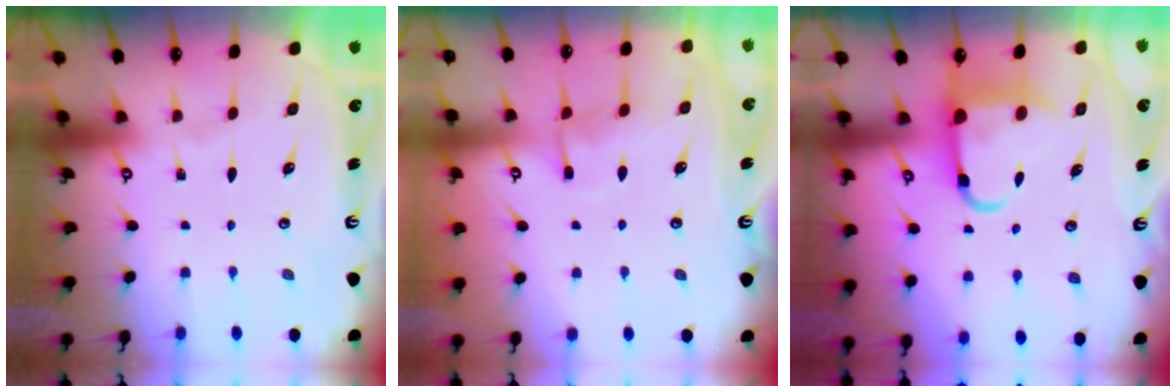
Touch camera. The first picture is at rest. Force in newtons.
{"total": 7.3, "press": 7.3, "slide": 0.8}
{"total": 8.8, "press": 8.6, "slide": 1.6}